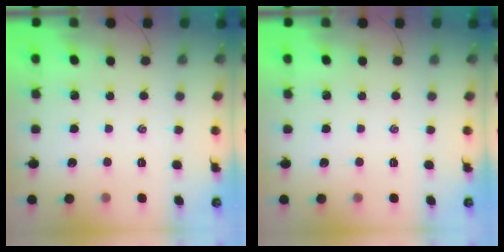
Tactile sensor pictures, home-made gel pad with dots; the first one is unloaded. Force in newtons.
{"total": 0.0}